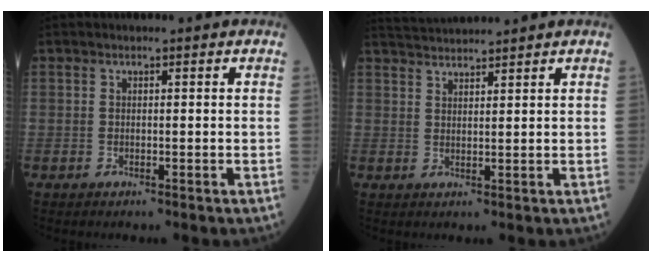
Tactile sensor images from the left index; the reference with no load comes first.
{"total": 4.4, "force": [4.3, -0.9, 0.6], "torque": [-0.012, 0.025, 0.081]}